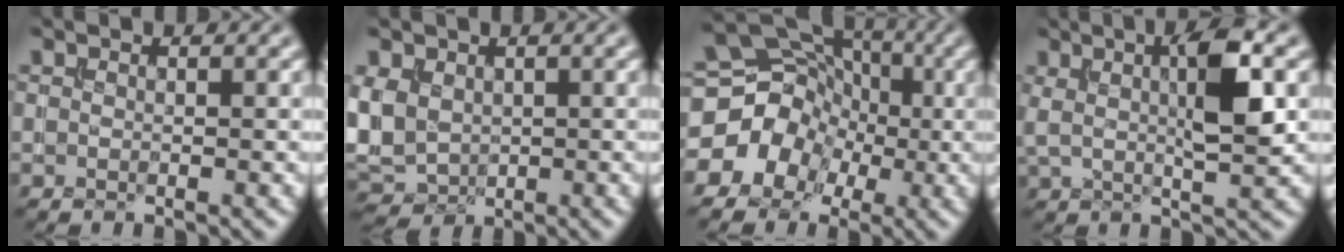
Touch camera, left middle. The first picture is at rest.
{"total": 5.2, "force": [0.2, 4.0, 3.3], "torque": [-0.085, -0.001, -0.002]}
{"total": 11.1, "force": [-2.2, 10.2, 3.7], "torque": [-0.068, 0.024, -0.068]}
{"total": 6.2, "force": [1.5, 1.5, 5.8], "torque": [-0.096, 0.004, 0.025]}